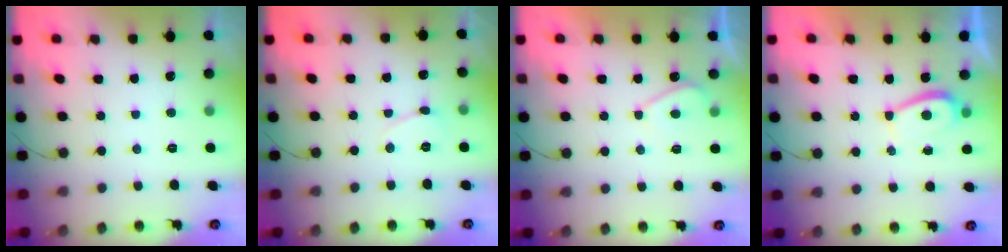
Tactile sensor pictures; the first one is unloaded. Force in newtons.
{"total": 4.4, "press": 4.4, "slide": 0.6}
{"total": 2.9, "press": 2.9, "slide": 0.4}
{"total": 2.8, "press": 2.7, "slide": 0.5}